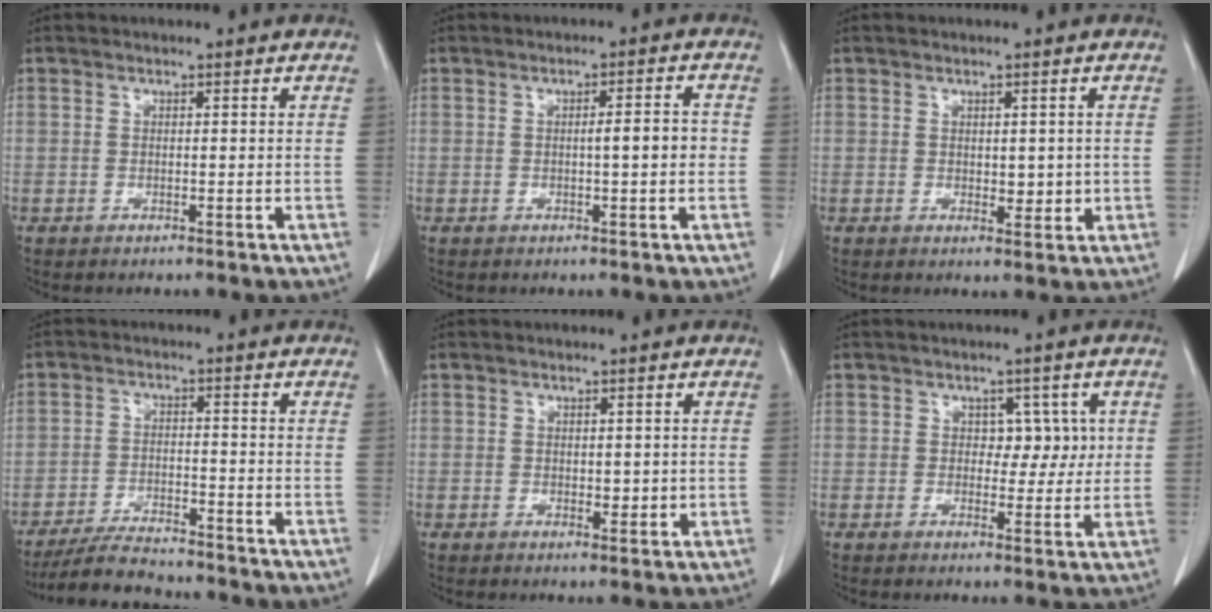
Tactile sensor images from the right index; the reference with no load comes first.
{"total": 3.6, "force": [-0.3, 0.4, 3.5], "torque": [-0.055, 0.005, -0.004]}
{"total": 2.7, "force": [0.1, 1.6, 2.2], "torque": [-0.022, -0.004, 0.009]}
{"total": 7.6, "force": [-7.1, 1.2, 2.4], "torque": [-0.042, -0.017, -0.124]}
{"total": 2.0, "force": [0.1, 1.2, 1.6], "torque": [-0.016, -0.004, 0.007]}
{"total": 4.0, "force": [0.8, 2.8, 2.7], "torque": [-0.024, 0.010, 0.014]}